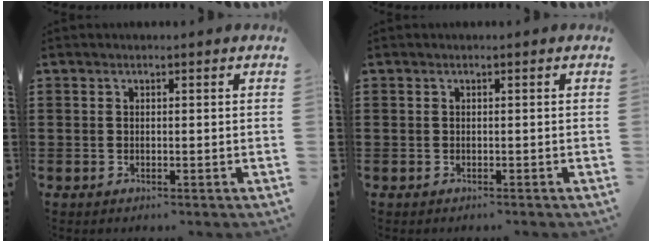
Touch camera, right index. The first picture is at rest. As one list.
[{"total": 0.0}]